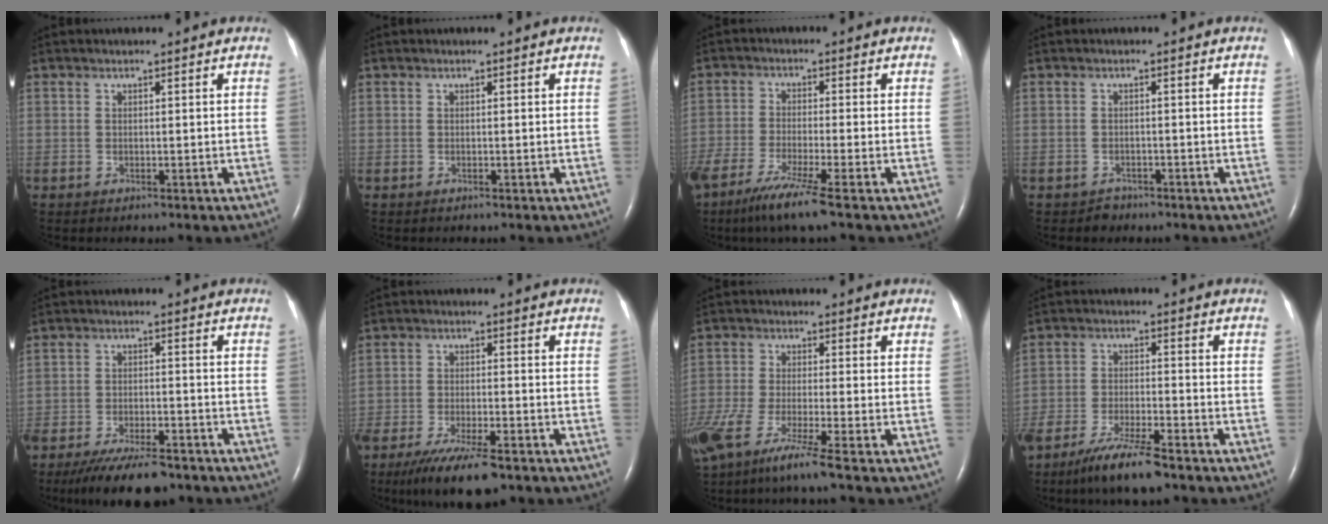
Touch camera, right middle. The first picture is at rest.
{"total": 0.0}
{"total": 8.0, "force": [-5.5, -0.6, 5.8], "torque": [-0.107, -0.025, -0.099]}
{"total": 1.5, "force": [-1.1, 1.0, -0.3], "torque": [-0.002, 0.004, -0.020]}
{"total": 11.3, "force": [-9.1, 2.9, 6.0], "torque": [-0.096, -0.018, -0.144]}
{"total": 10.9, "force": [-7.8, 2.3, 7.2], "torque": [-0.123, -0.022, -0.127]}
{"total": 11.0, "force": [-7.5, -0.1, 8.0], "torque": [-0.152, -0.034, -0.136]}
{"total": 8.6, "force": [-6.6, 1.0, 5.5], "torque": [-0.106, -0.019, -0.118]}